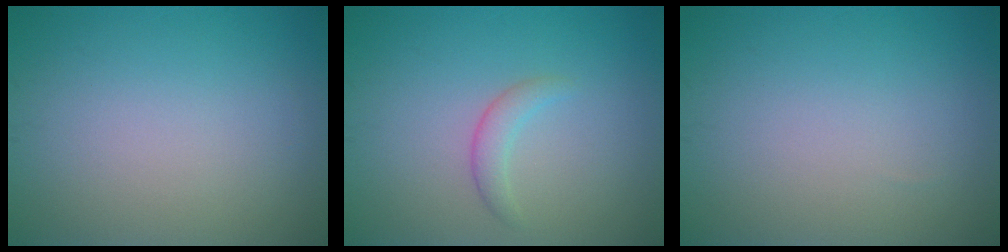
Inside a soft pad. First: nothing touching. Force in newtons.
{"total": 1.6, "press": 1.6, "slide": 0.2}
{"total": 0.0}